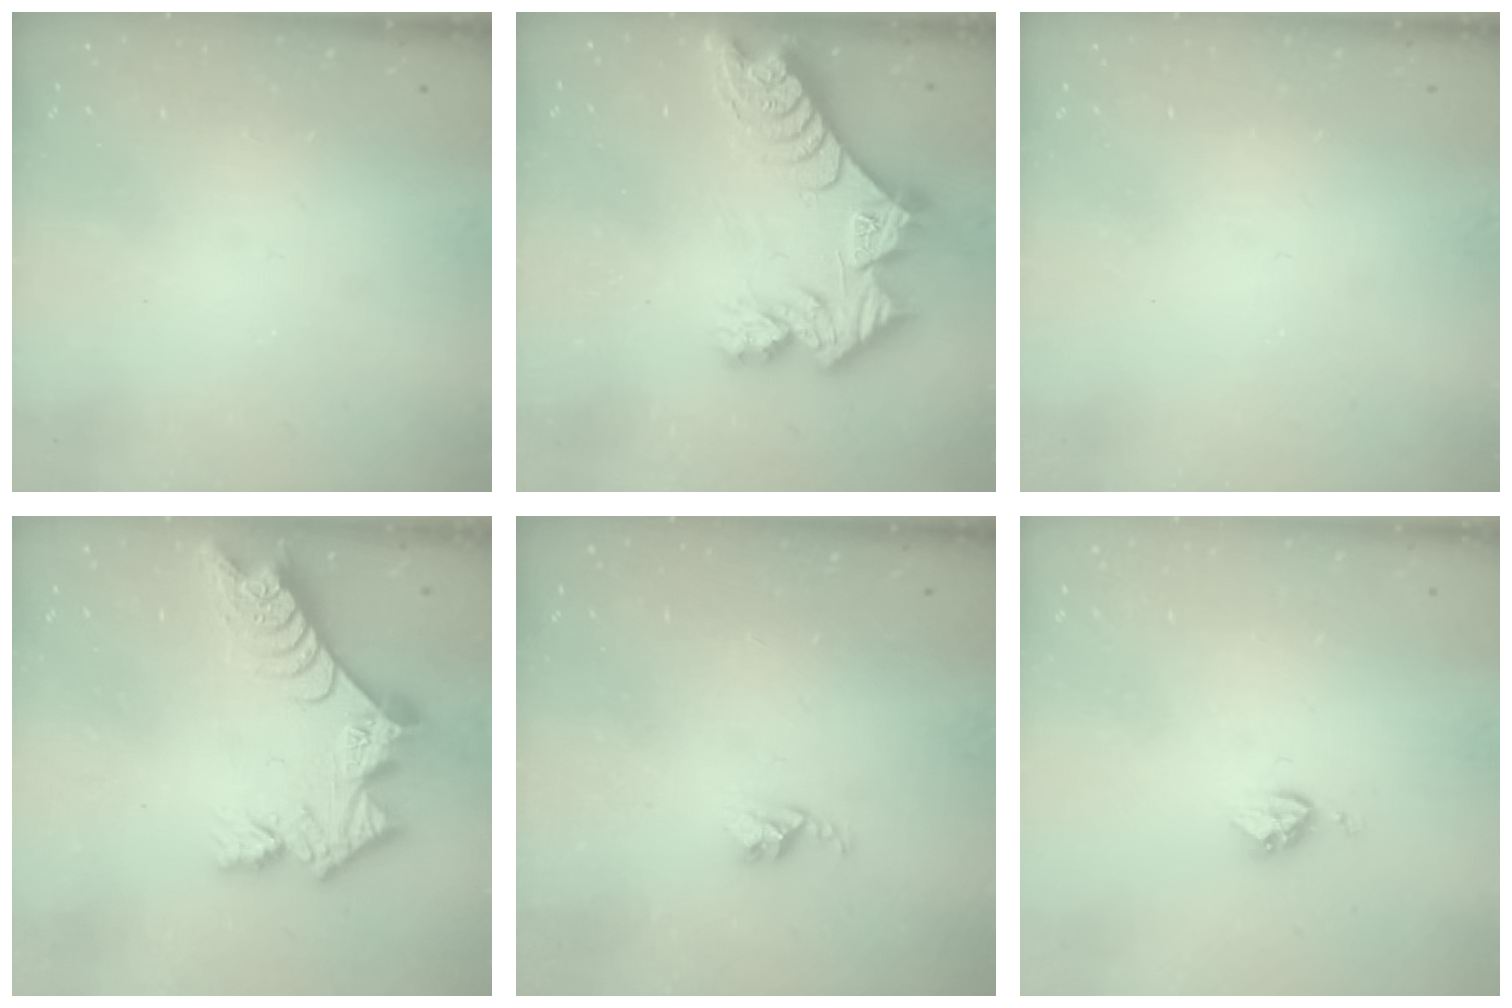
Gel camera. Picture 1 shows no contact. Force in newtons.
{"total": 17.3, "press": 17.3, "slide": 1.3}
{"total": 0.0}
{"total": 14.2, "press": 14.1, "slide": 1.1}
{"total": 3.4, "press": 3.4, "slide": 0.4}
{"total": 3.8, "press": 3.8, "slide": 0.4}